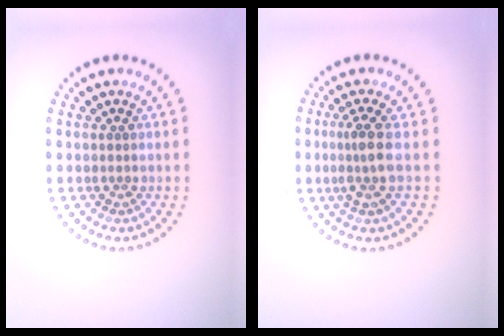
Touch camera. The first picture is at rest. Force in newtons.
{"total": 2.4, "press": 1.9, "slide": 1.5}